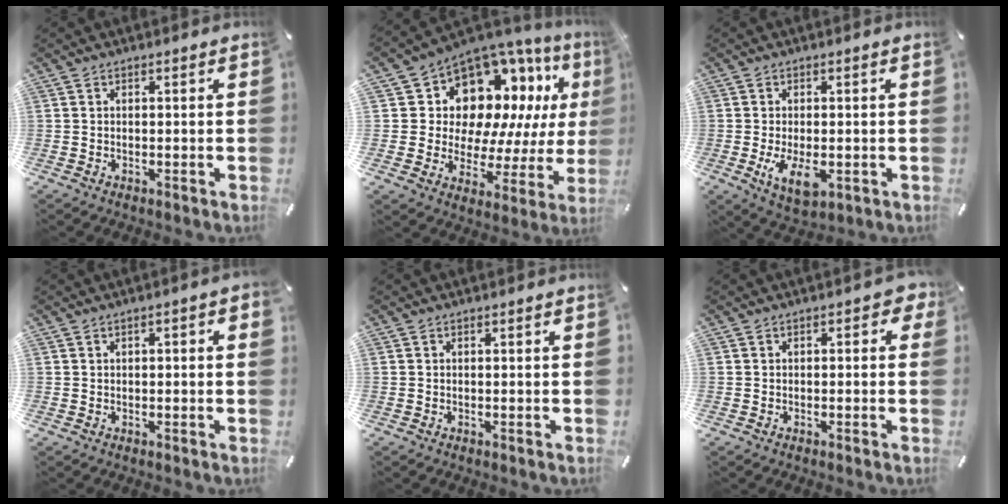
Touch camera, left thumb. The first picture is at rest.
{"total": 14.0, "force": [7.1, 10.7, 5.6], "torque": [-0.083, -0.080, 0.135]}
{"total": 6.8, "force": [-1.4, 3.6, 5.6], "torque": [-0.107, -0.013, -0.026]}
{"total": 1.4, "force": [0.2, 0.6, 1.2], "torque": [-0.022, 0.004, 0.001]}
{"total": 0.0}
{"total": 1.8, "force": [-0.2, 1.3, 1.3], "torque": [-0.017, 0.004, -0.006]}